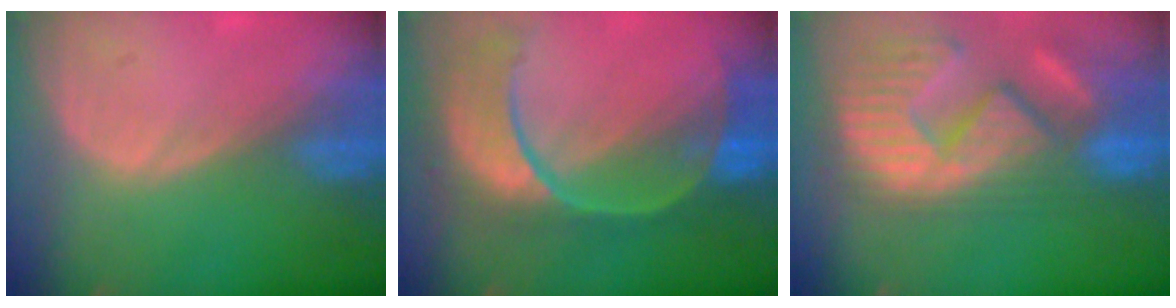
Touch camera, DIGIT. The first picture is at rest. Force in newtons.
{"total": 11.2, "press": 9.3, "slide": 6.1}
{"total": 14.2, "press": 12.1, "slide": 7.5}